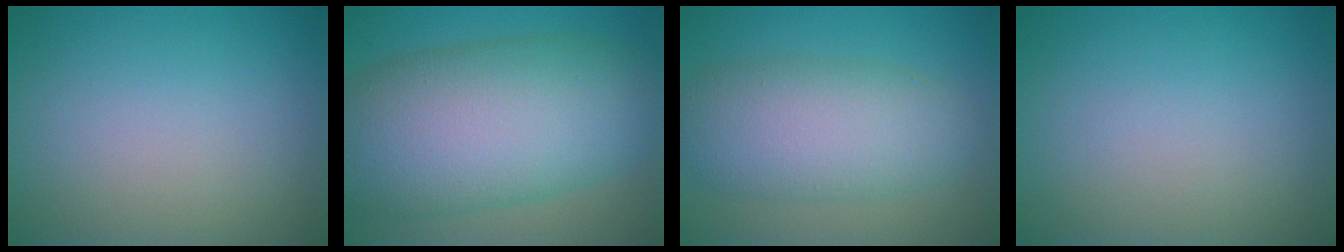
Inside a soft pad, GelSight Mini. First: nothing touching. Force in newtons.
{"total": 13.7, "press": 13.7, "slide": 0.5}
{"total": 7.2, "press": 7.2, "slide": 0.1}
{"total": 0.0}